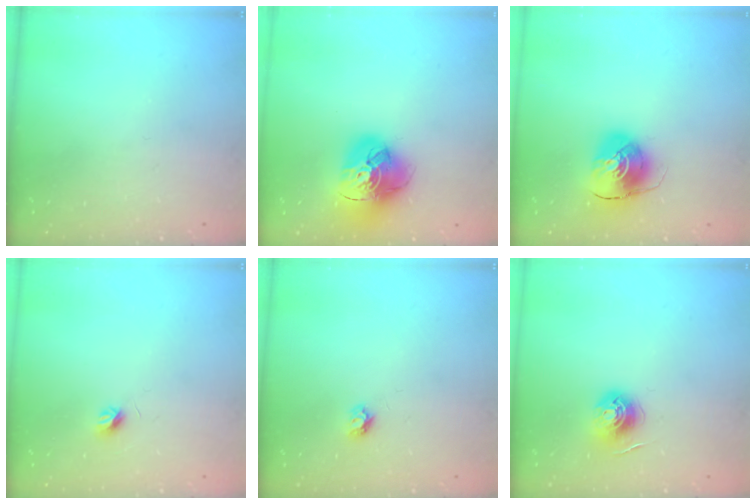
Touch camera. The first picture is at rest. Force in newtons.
{"total": 17.2, "press": 17.0, "slide": 1.9}
{"total": 10.1, "press": 10.1, "slide": 0.7}
{"total": 4.1, "press": 4.0, "slide": 0.6}
{"total": 4.2, "press": 4.2, "slide": 0.4}
{"total": 6.1, "press": 6.1, "slide": 0.5}